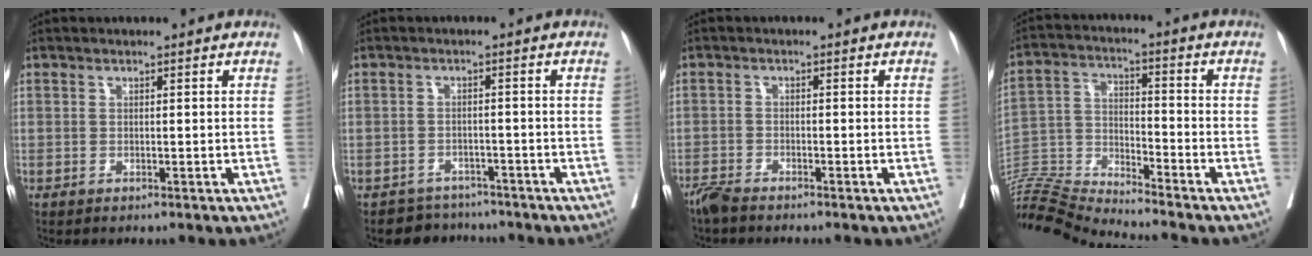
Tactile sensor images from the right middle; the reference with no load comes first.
{"total": 3.4, "force": [-2.9, 1.4, -0.9], "torque": [0.017, 0.008, -0.048]}
{"total": 2.4, "force": [-2.3, 0.2, 0.9], "torque": [-0.018, -0.006, -0.046]}
{"total": 12.6, "force": [-12.2, -1.7, 2.3], "torque": [-0.043, 0.026, -0.230]}